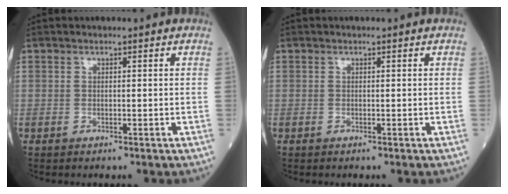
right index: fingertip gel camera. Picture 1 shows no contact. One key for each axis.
{"total": 0.0}